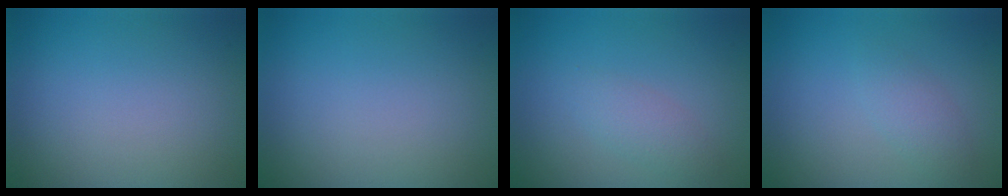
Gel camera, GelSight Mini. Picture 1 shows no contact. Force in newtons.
{"total": 0.0}
{"total": 1.6, "press": 1.6, "slide": 0.1}
{"total": 1.7, "press": 1.7, "slide": 0.0}